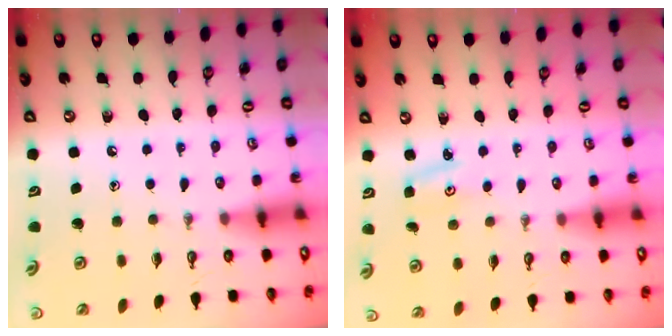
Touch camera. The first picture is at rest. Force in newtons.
{"total": 2.9, "press": 2.9, "slide": 0.3}